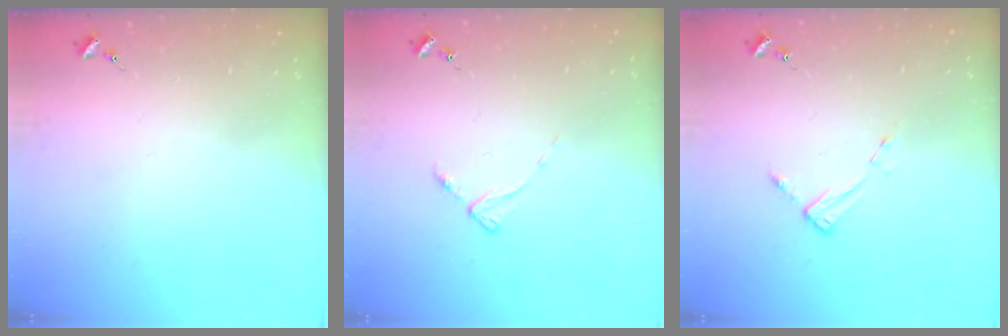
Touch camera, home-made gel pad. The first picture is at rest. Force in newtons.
{"total": 3.1, "press": 3.1, "slide": 0.4}
{"total": 2.6, "press": 2.6, "slide": 0.4}